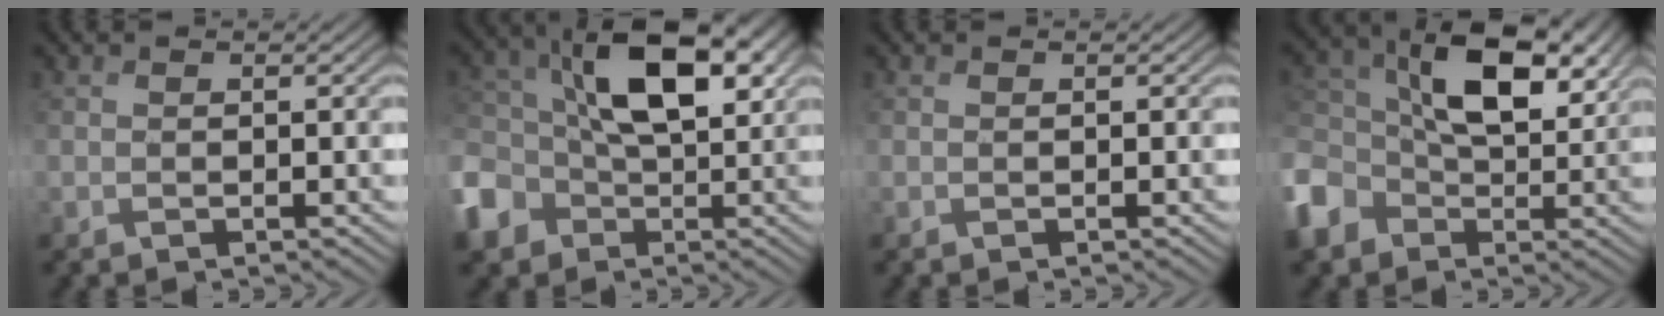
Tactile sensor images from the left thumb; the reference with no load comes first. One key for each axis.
{"total": 13.9, "fx": -1.1, "fy": 9.5, "fz": 10.0, "tx": -0.214, "ty": 0.006, "tz": -0.036}
{"total": 0.0}
{"total": 13.1, "fx": 0.0, "fy": 9.3, "fz": 9.2, "tx": -0.211, "ty": 0.011, "tz": -0.016}